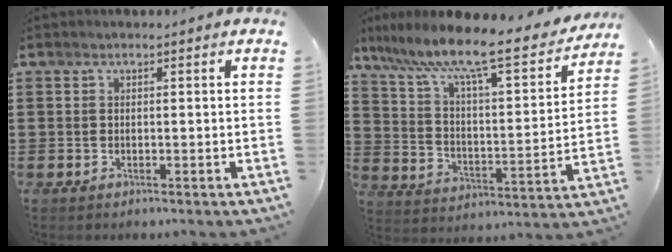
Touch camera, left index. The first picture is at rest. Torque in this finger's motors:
{"motor_torque": [2.14, 0.00, 0.17, -0.02]}